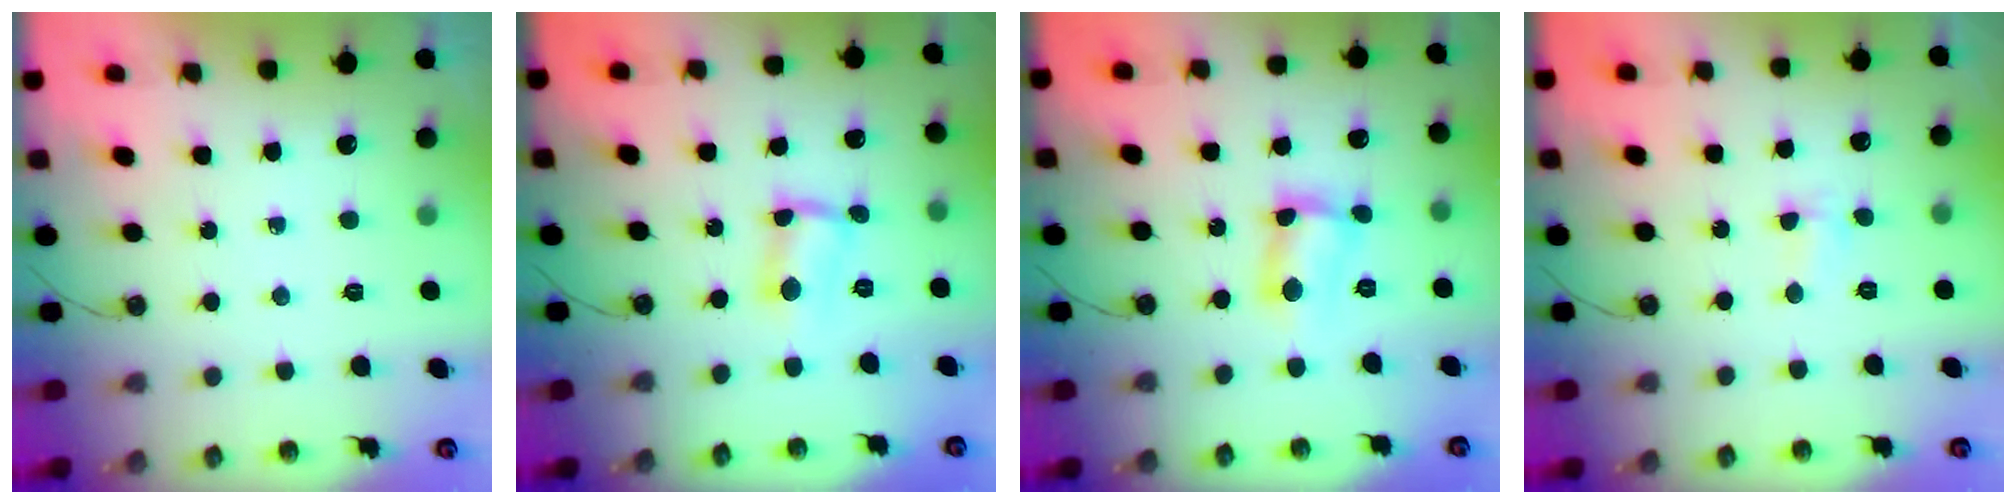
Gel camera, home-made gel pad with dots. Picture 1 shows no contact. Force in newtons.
{"total": 2.8, "press": 2.8, "slide": 0.6}
{"total": 7.1, "press": 7.0, "slide": 0.4}
{"total": 2.5, "press": 2.1, "slide": 1.4}